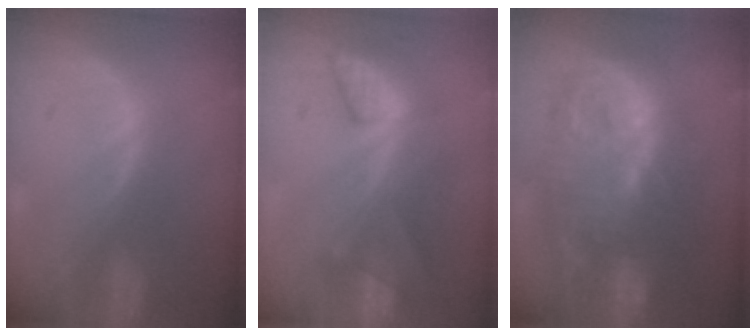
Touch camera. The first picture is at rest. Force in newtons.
{"total": 7.3, "press": 7.0, "slide": 2.2}
{"total": 13.5, "press": 13.5, "slide": 1.3}